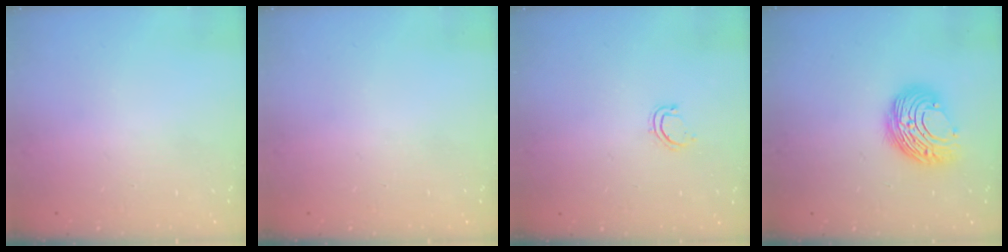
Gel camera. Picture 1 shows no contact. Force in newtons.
{"total": 0.0}
{"total": 4.3, "press": 4.2, "slide": 1.0}
{"total": 10.4, "press": 10.4, "slide": 0.6}